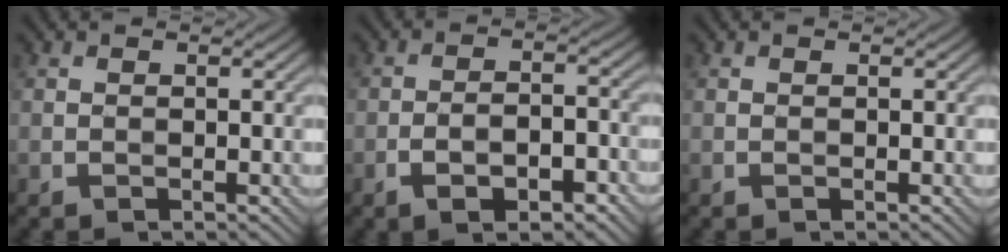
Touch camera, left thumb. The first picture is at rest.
{"total": 5.6, "force": [-3.0, 2.2, 4.2], "torque": [-0.069, 0.002, -0.048]}
{"total": 0.0}